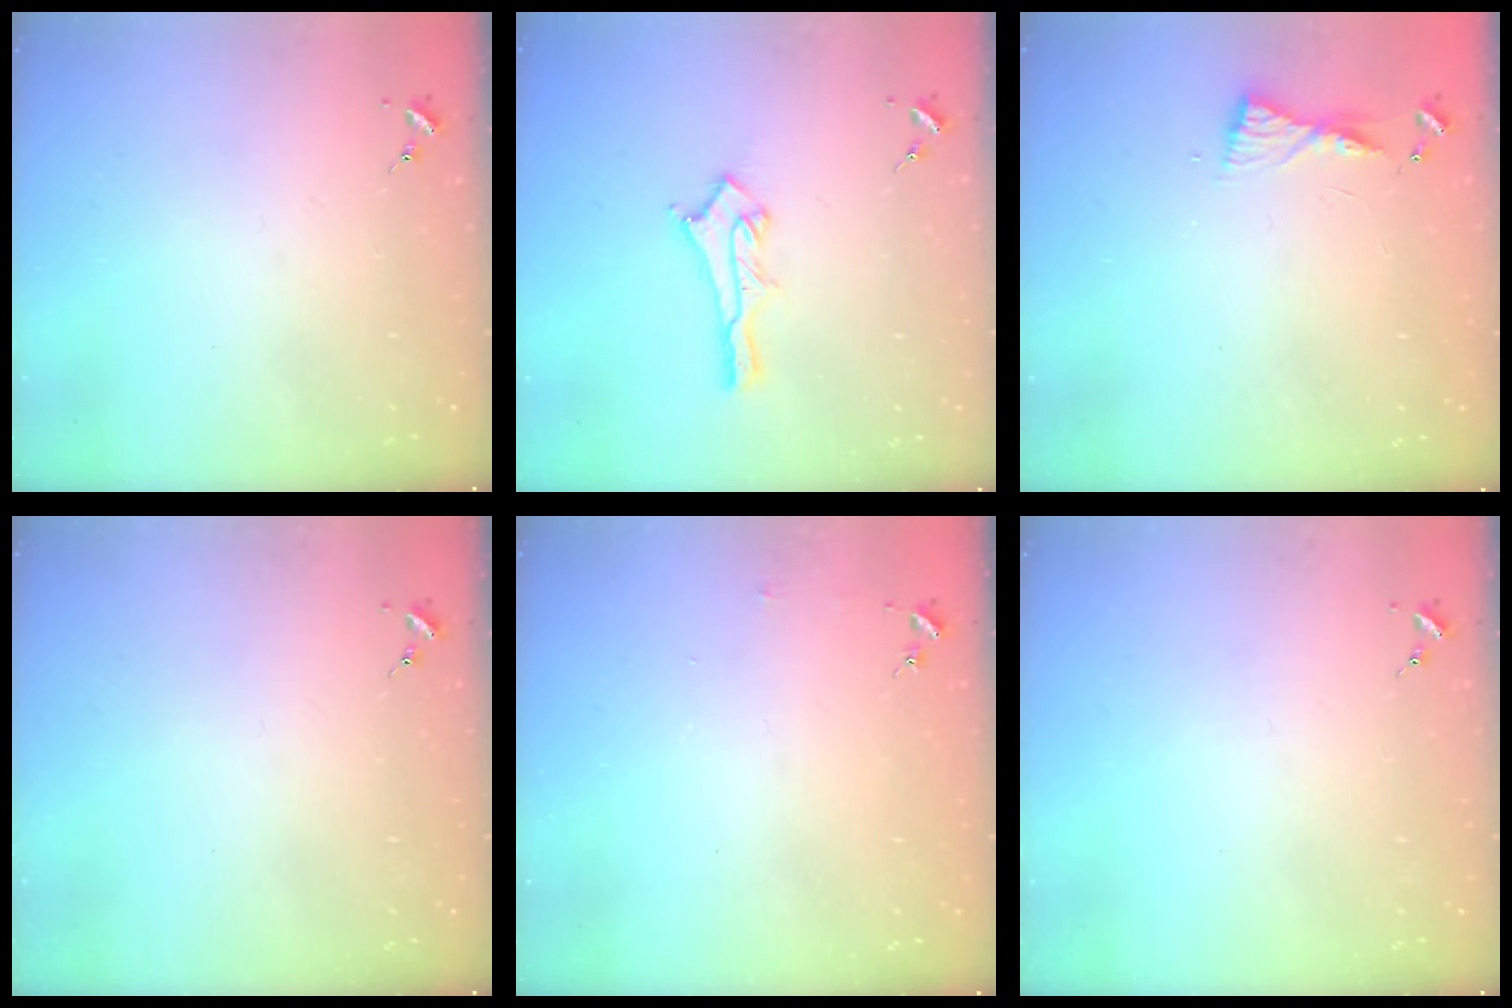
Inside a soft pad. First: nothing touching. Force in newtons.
{"total": 12.5, "press": 12.5, "slide": 1.2}
{"total": 5.6, "press": 5.6, "slide": 0.5}
{"total": 0.0}
{"total": 2.5, "press": 2.5, "slide": 0.2}
{"total": 0.0}